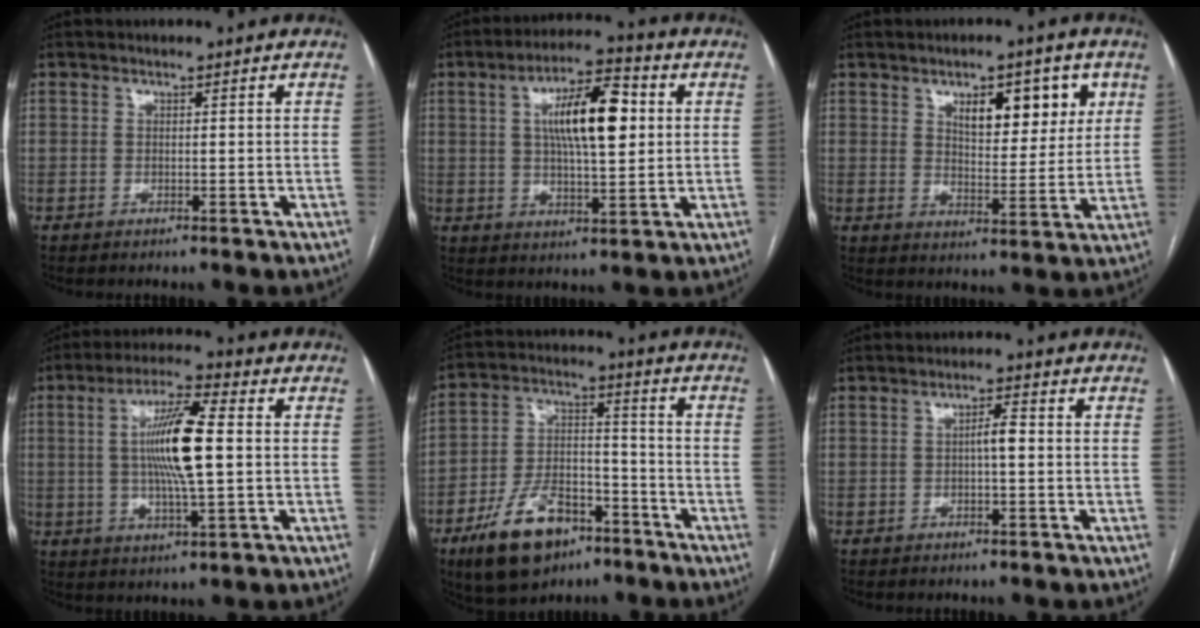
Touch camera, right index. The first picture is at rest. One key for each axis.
{"total": 11.9, "fx": 2.5, "fy": 3.2, "fz": 11.2, "tx": -0.198, "ty": 0.020, "tz": 0.040}
{"total": 9.3, "fx": 4.2, "fy": 3.9, "fz": 7.3, "tx": -0.100, "ty": 0.005, "tz": 0.066}
{"total": 11.7, "fx": 0.8, "fy": 1.3, "fz": 11.6, "tx": -0.216, "ty": 0.005, "tz": 0.013}
{"total": 13.7, "fx": -8.3, "fy": 7.0, "fz": 8.4, "tx": -0.162, "ty": 0.010, "tz": -0.143}
{"total": 2.4, "fx": -0.2, "fy": 0.4, "fz": 2.4, "tx": -0.039, "ty": 0.005, "tz": -0.004}